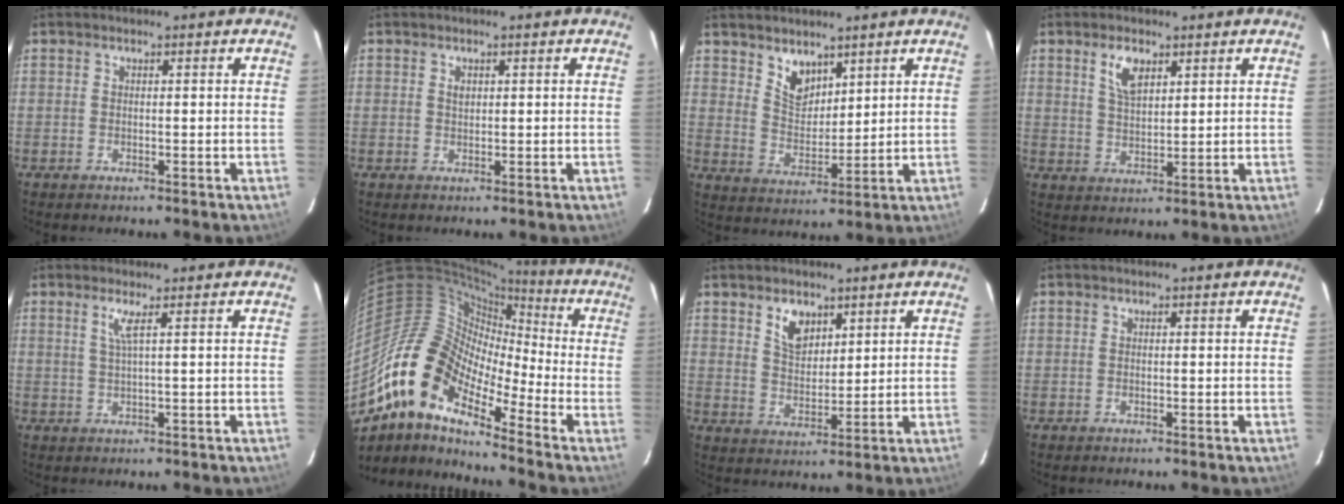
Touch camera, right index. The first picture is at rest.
{"total": 1.2, "force": [0.4, 0.8, 0.7], "torque": [-0.011, 0.004, 0.008]}
{"total": 6.2, "force": [4.5, 3.7, 2.4], "torque": [-0.033, 0.003, 0.090]}
{"total": 5.4, "force": [2.9, 2.6, 3.7], "torque": [-0.068, 0.005, 0.057]}
{"total": 2.2, "force": [1.0, -0.7, 1.9], "torque": [-0.034, -0.003, 0.021]}
{"total": 16.0, "force": [-9.9, 6.6, 10.8], "torque": [-0.175, 0.001, -0.207]}
{"total": 5.9, "force": [3.4, 3.6, 3.3], "torque": [-0.053, 0.004, 0.067]}
{"total": 0.0}